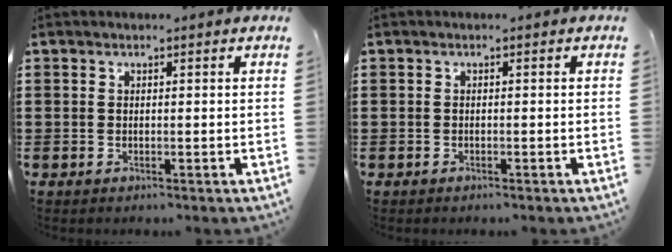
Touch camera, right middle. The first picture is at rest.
{"total": 0.7, "force": [-0.6, 0.2, 0.2], "torque": [-0.004, 0.000, -0.013]}